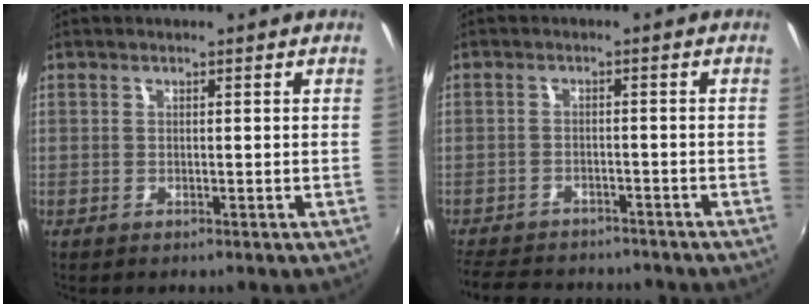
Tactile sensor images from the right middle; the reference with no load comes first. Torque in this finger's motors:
{"motor_torque": [1.16, -0.98, 0.21, 0.10]}